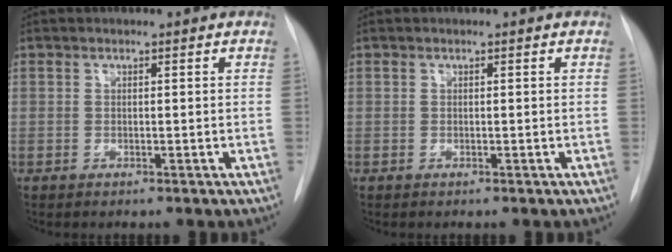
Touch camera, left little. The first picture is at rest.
{"total": 0.0}